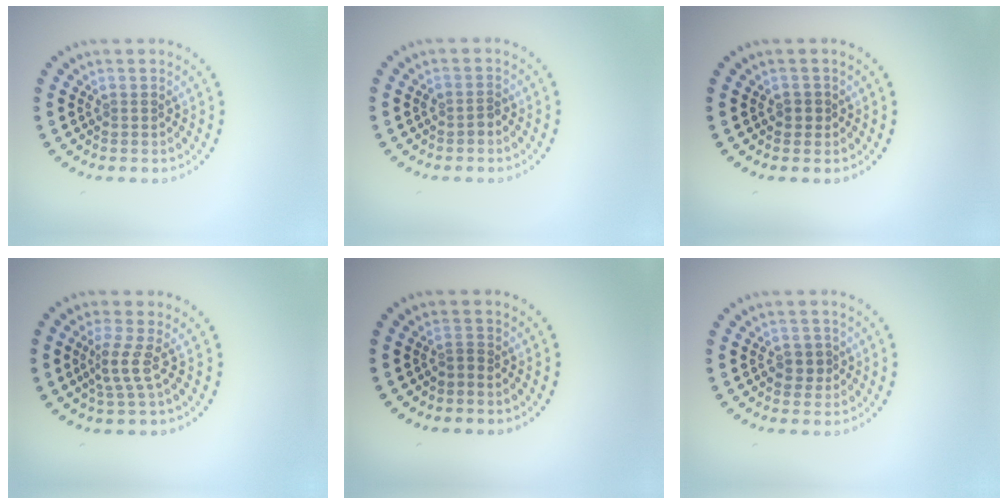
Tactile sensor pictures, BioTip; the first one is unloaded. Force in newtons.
{"total": 0.9, "press": 0.8, "slide": 0.4}
{"total": 1.0, "press": 0.9, "slide": 0.4}
{"total": 2.3, "press": 1.5, "slide": 1.7}
{"total": 0.7, "press": 0.3, "slide": 0.6}
{"total": 1.4, "press": 1.3, "slide": 0.6}